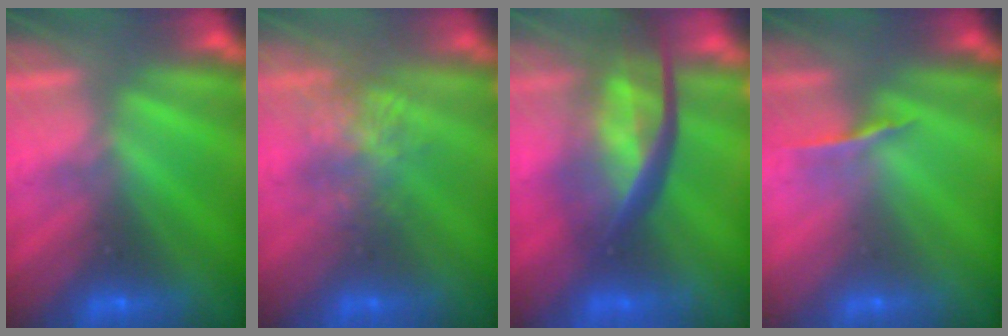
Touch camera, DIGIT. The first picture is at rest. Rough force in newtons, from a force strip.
{"total": 3.8}
{"total": 7.3}
{"total": 1.0}